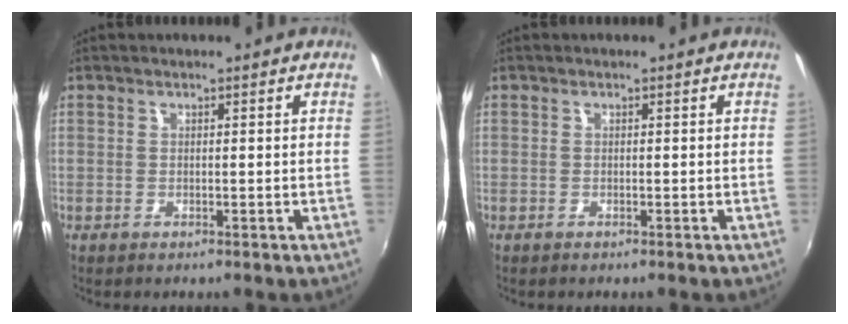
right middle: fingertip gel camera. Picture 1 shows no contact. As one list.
[{"total": 0.0}]